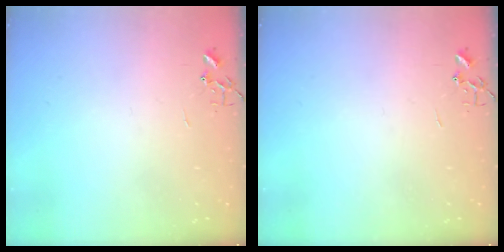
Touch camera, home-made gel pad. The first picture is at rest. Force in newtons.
{"total": 0.0}